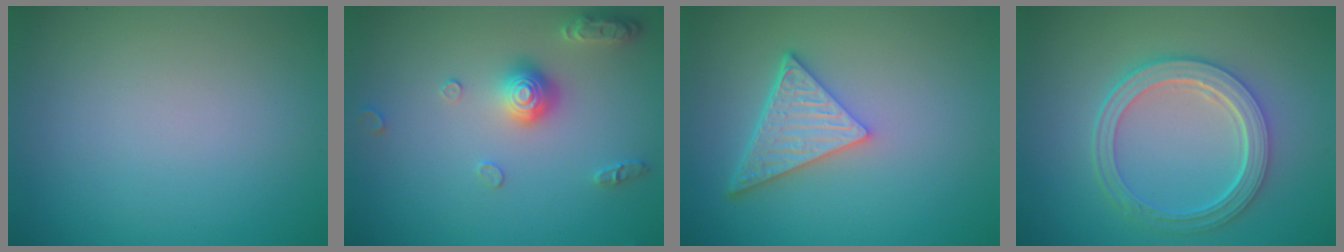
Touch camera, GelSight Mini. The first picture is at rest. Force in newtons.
{"total": 3.0, "press": 2.9, "slide": 0.7}
{"total": 5.0, "press": 3.7, "slide": 3.3}
{"total": 5.3, "press": 3.9, "slide": 3.6}